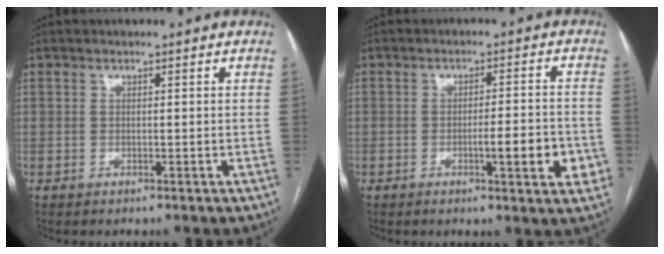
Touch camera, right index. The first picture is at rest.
{"total": 7.4, "force": [-2.3, 1.0, 6.9], "torque": [-0.088, 0.001, -0.029]}